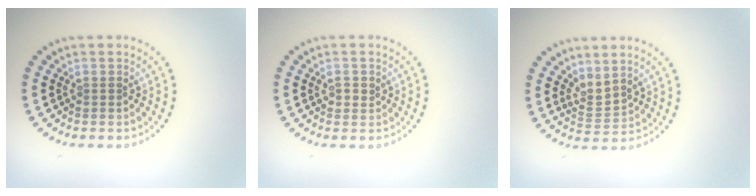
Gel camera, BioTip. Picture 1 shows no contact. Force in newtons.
{"total": 1.2, "press": 1.0, "slide": 0.5}
{"total": 2.2, "press": 1.5, "slide": 1.6}